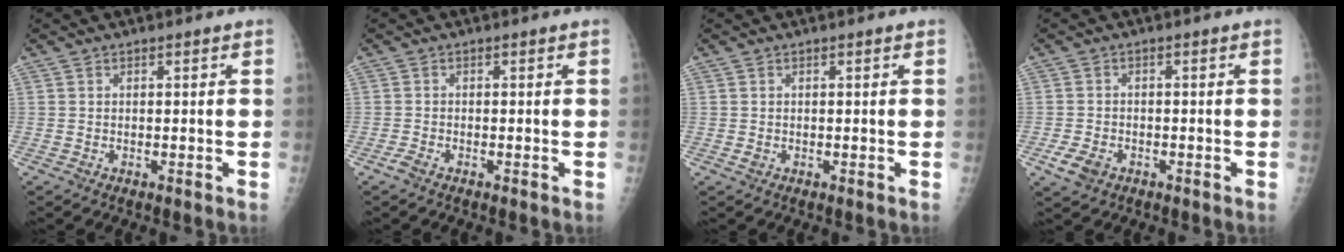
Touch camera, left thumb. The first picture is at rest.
{"total": 1.3, "force": [-1.1, 0.4, 0.7], "torque": [-0.020, -0.001, -0.024]}
{"total": 0.8, "force": [-0.1, 0.6, 0.5], "torque": [-0.004, 0.000, 0.001]}
{"total": 3.9, "force": [-2.0, 2.7, 2.1], "torque": [-0.040, 0.005, -0.031]}